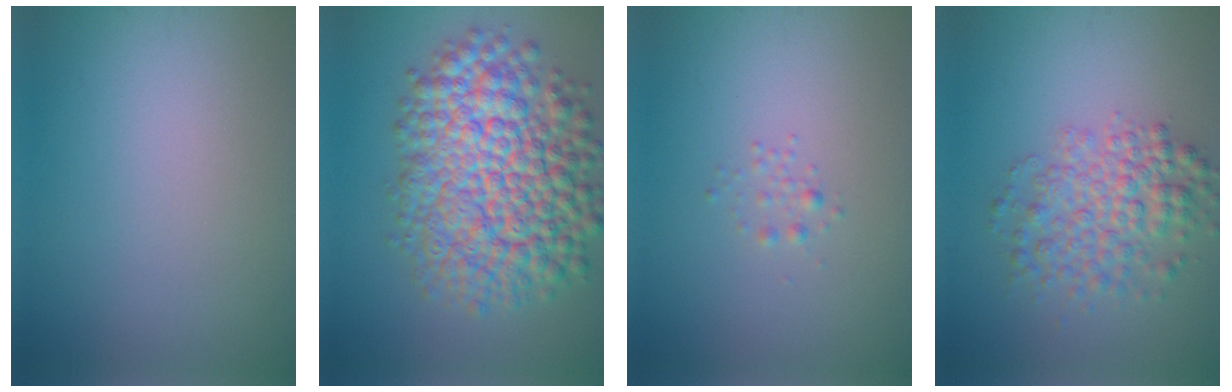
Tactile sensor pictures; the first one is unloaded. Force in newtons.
{"total": 12.2, "press": 12.2, "slide": 0.4}
{"total": 0.8, "press": 0.8, "slide": 0.0}
{"total": 4.9, "press": 4.9, "slide": 0.2}